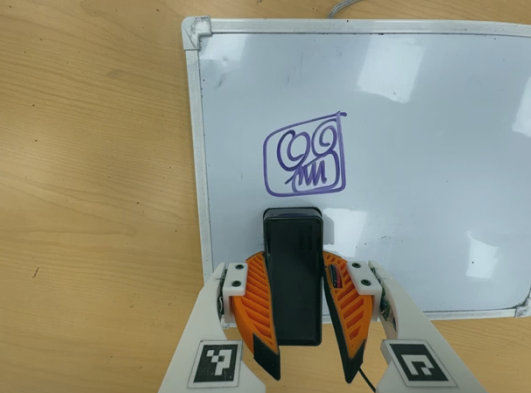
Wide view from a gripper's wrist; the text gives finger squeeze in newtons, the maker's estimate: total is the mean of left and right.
{"total": 11.1, "left": 9.0, "right": 13.2}